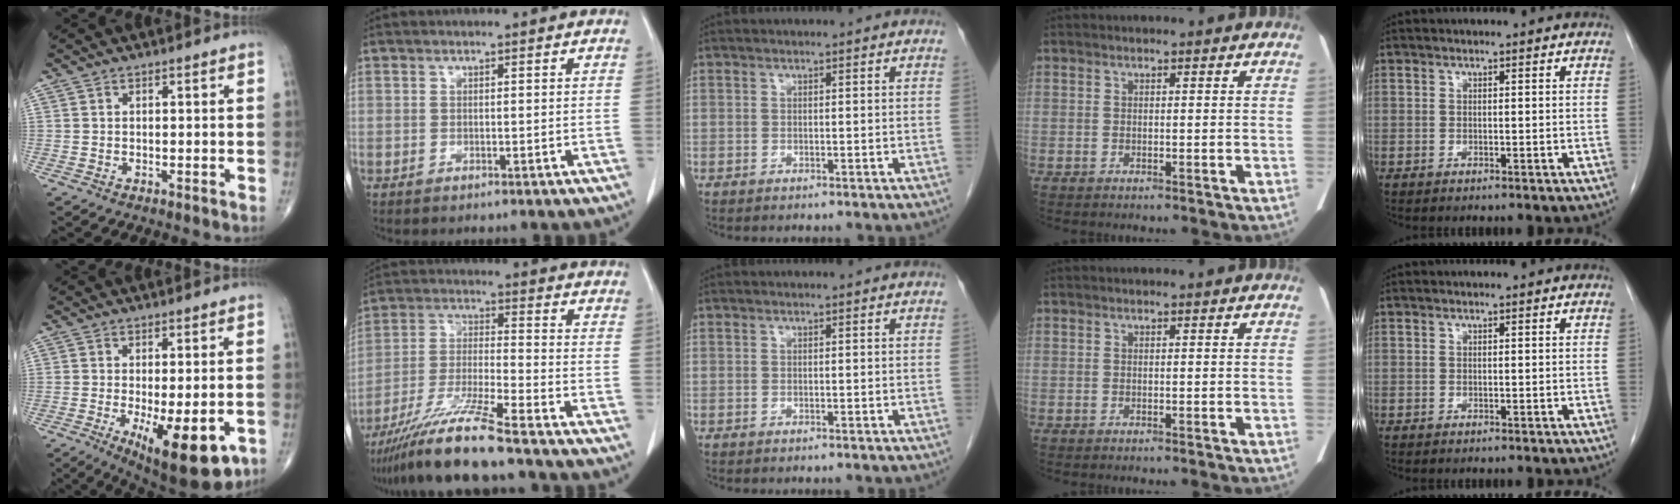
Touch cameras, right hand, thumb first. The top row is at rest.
{"thumb": {"total": 14.9, "force": [-5.3, 5.4, 12.8], "torque": [-0.167, -0.013, -0.062]}, "index": {"total": 12.7, "force": [-10.0, -0.9, 7.9], "torque": [-0.153, -0.026, -0.184]}}